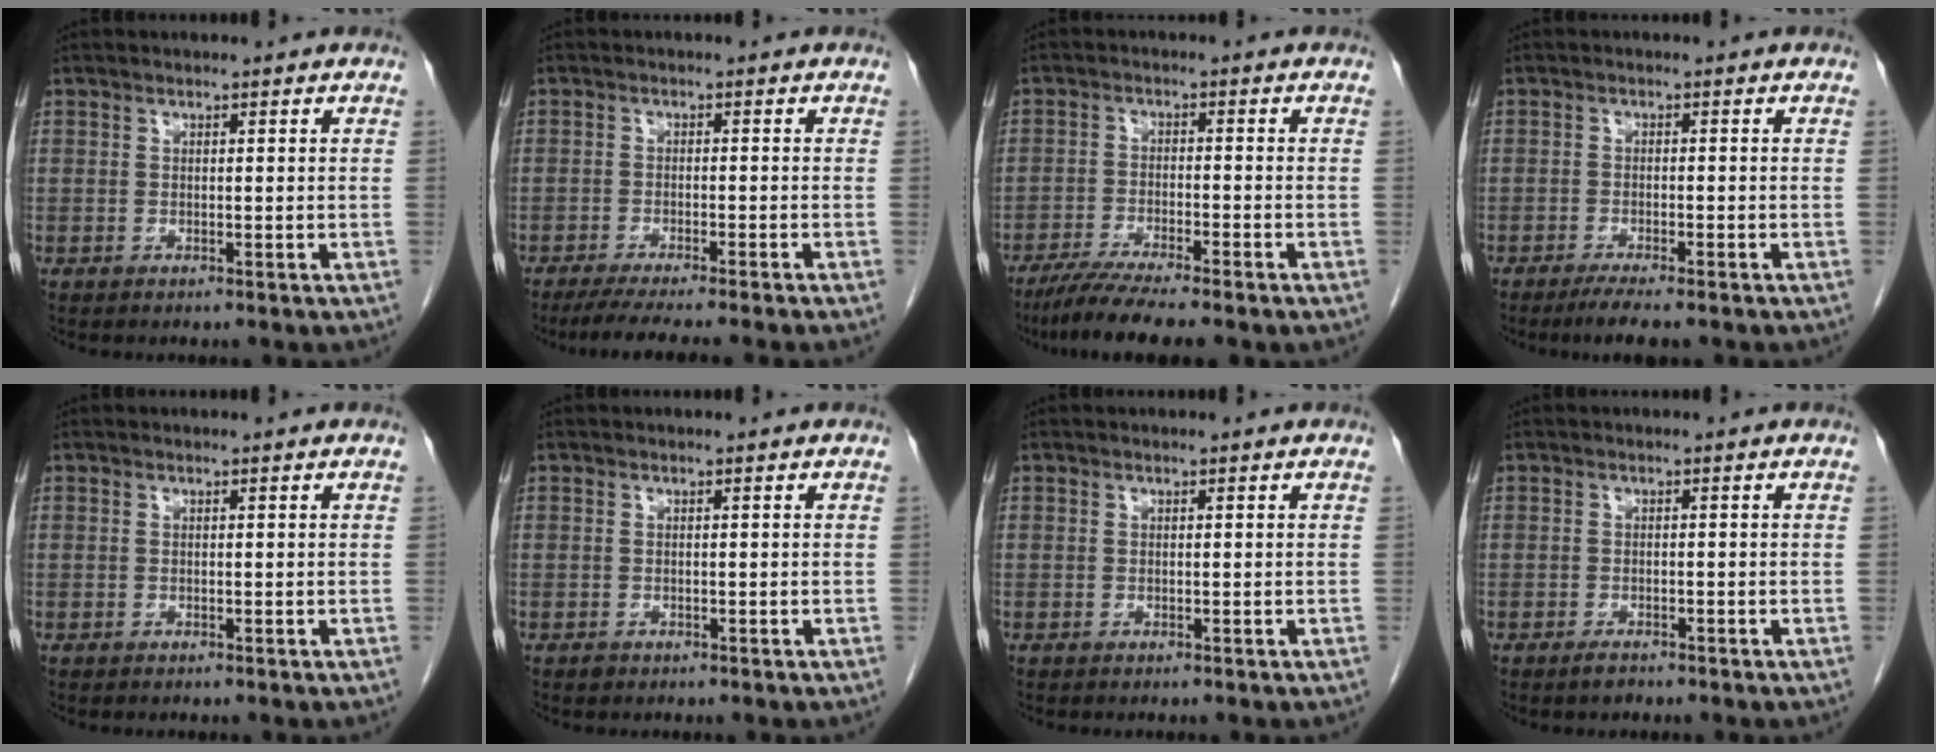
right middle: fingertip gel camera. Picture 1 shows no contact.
{"total": 8.1, "force": [-6.8, -0.9, 4.2], "torque": [-0.047, -0.022, -0.104]}
{"total": 7.7, "force": [-6.1, -0.1, 4.7], "torque": [-0.077, -0.021, -0.101]}
{"total": 4.5, "force": [-3.5, 0.3, 2.8], "torque": [-0.047, -0.011, -0.054]}
{"total": 0.0}
{"total": 0.6, "force": [-0.4, 0.4, 0.1], "torque": [-0.004, 0.001, -0.007]}
{"total": 0.0}
{"total": 1.4, "force": [-1.2, 0.3, 0.7], "torque": [-0.021, -0.004, -0.018]}